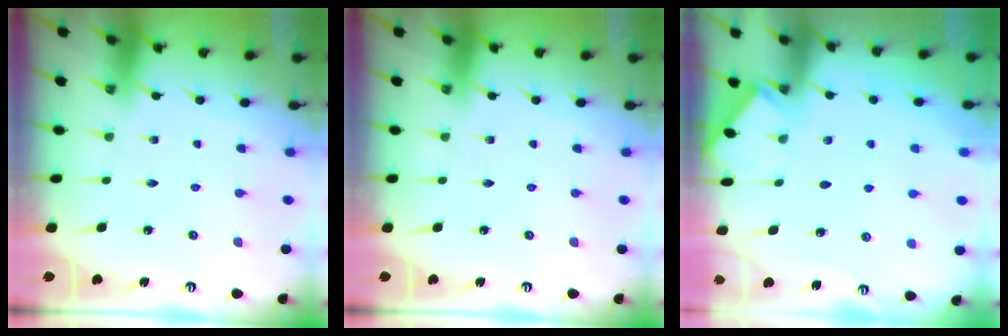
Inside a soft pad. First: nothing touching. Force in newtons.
{"total": 0.0}
{"total": 4.3, "press": 4.3, "slide": 0.4}